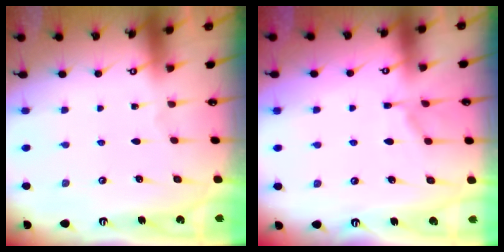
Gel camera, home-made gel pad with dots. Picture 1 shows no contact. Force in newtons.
{"total": 6.7, "press": 6.6, "slide": 0.6}